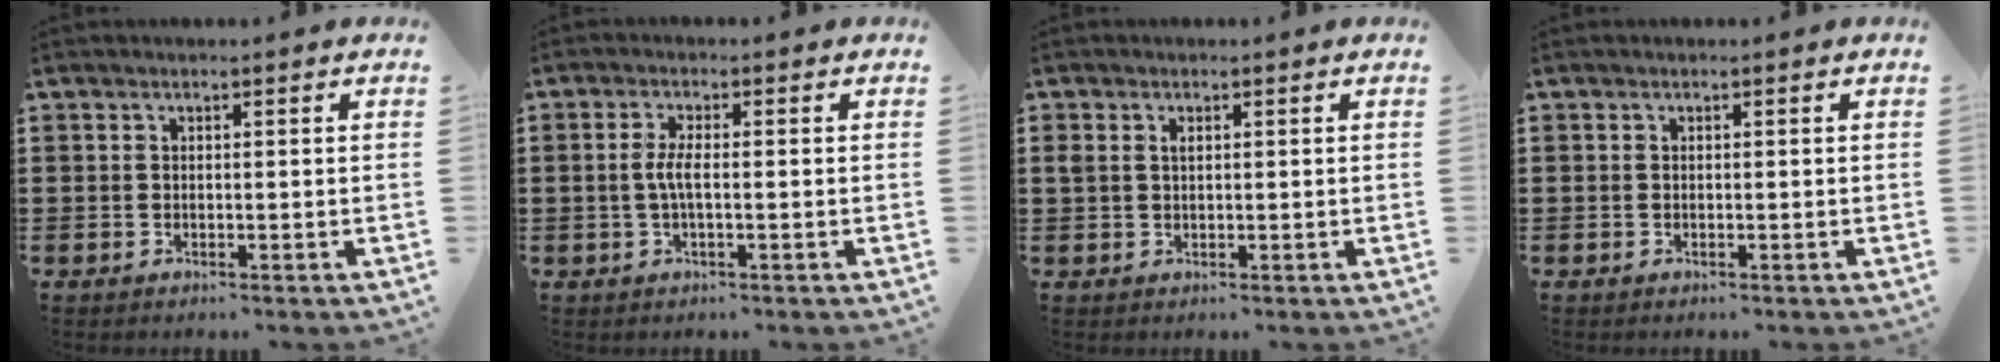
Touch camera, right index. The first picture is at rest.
{"total": 3.2, "force": [-0.4, 0.7, 3.1], "torque": [-0.071, -0.006, -0.012]}
{"total": 1.3, "force": [0.5, 0.8, 0.9], "torque": [-0.020, 0.006, 0.008]}
{"total": 0.0}